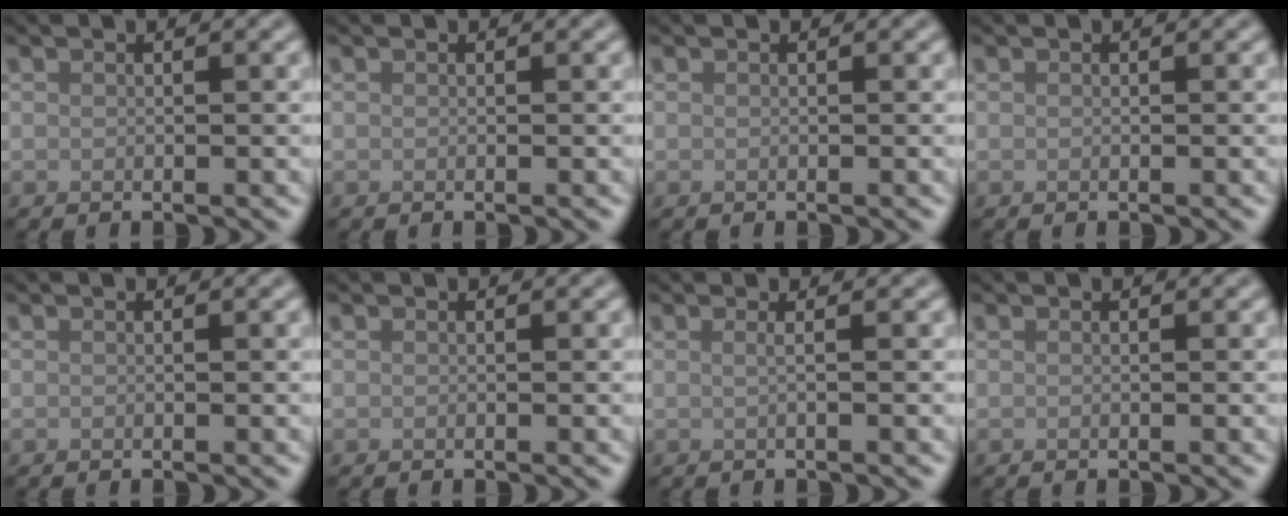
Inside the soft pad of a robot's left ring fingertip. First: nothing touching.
{"total": 0.0}
{"total": 0.0}
{"total": 0.0}
{"total": 0.0}
{"total": 0.0}
{"total": 1.5, "force": [0.3, 0.7, 1.3], "torque": [-0.014, -0.003, -0.016]}
{"total": 0.0}